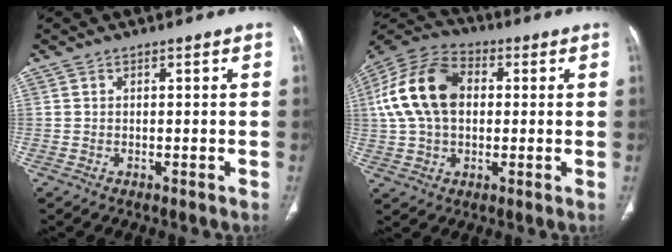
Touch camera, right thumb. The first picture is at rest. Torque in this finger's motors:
{"motor_torque": [0.90, 3.24, 1.72, -0.39, 0.19]}